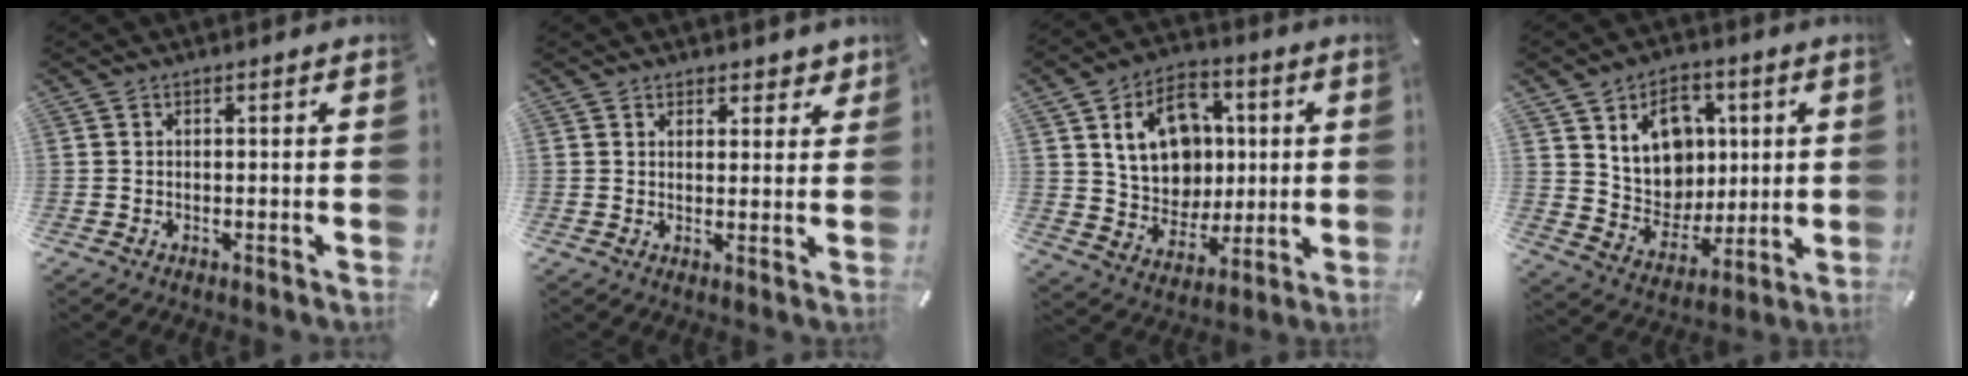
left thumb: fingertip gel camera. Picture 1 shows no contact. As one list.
[{"total": 3.2, "force": [2.4, 2.1, 0.2], "torque": [0.012, -0.014, 0.039]}, {"total": 15.3, "force": [3.5, 12.8, 7.5], "torque": [-0.124, 0.003, 0.073]}, {"total": 12.6, "force": [4.6, 10.8, 4.4], "torque": [-0.073, -0.028, 0.094]}]